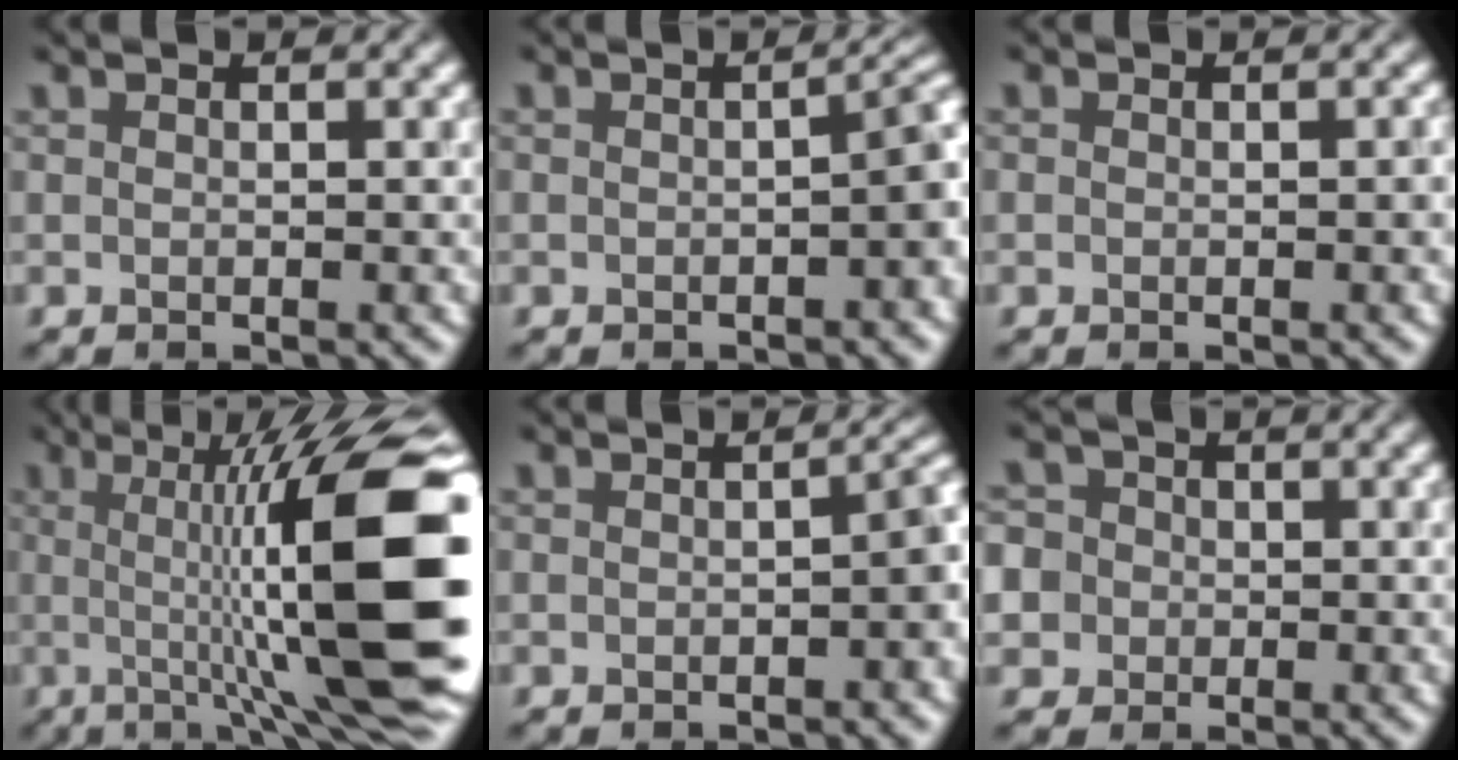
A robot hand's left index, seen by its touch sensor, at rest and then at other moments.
{"total": 3.0, "force": [-1.0, 1.0, 2.6], "torque": [-0.032, 0.010, -0.014]}
{"total": 0.6, "force": [-0.1, 0.5, 0.3], "torque": [-0.002, -0.002, -0.001]}
{"total": 16.8, "force": [0.5, 4.4, 16.2], "torque": [-0.204, 0.010, 0.005]}
{"total": 2.5, "force": [-0.9, 1.0, 2.1], "torque": [-0.026, 0.008, -0.011]}
{"total": 7.6, "force": [0.1, 7.2, 2.5], "torque": [-0.054, 0.029, -0.036]}